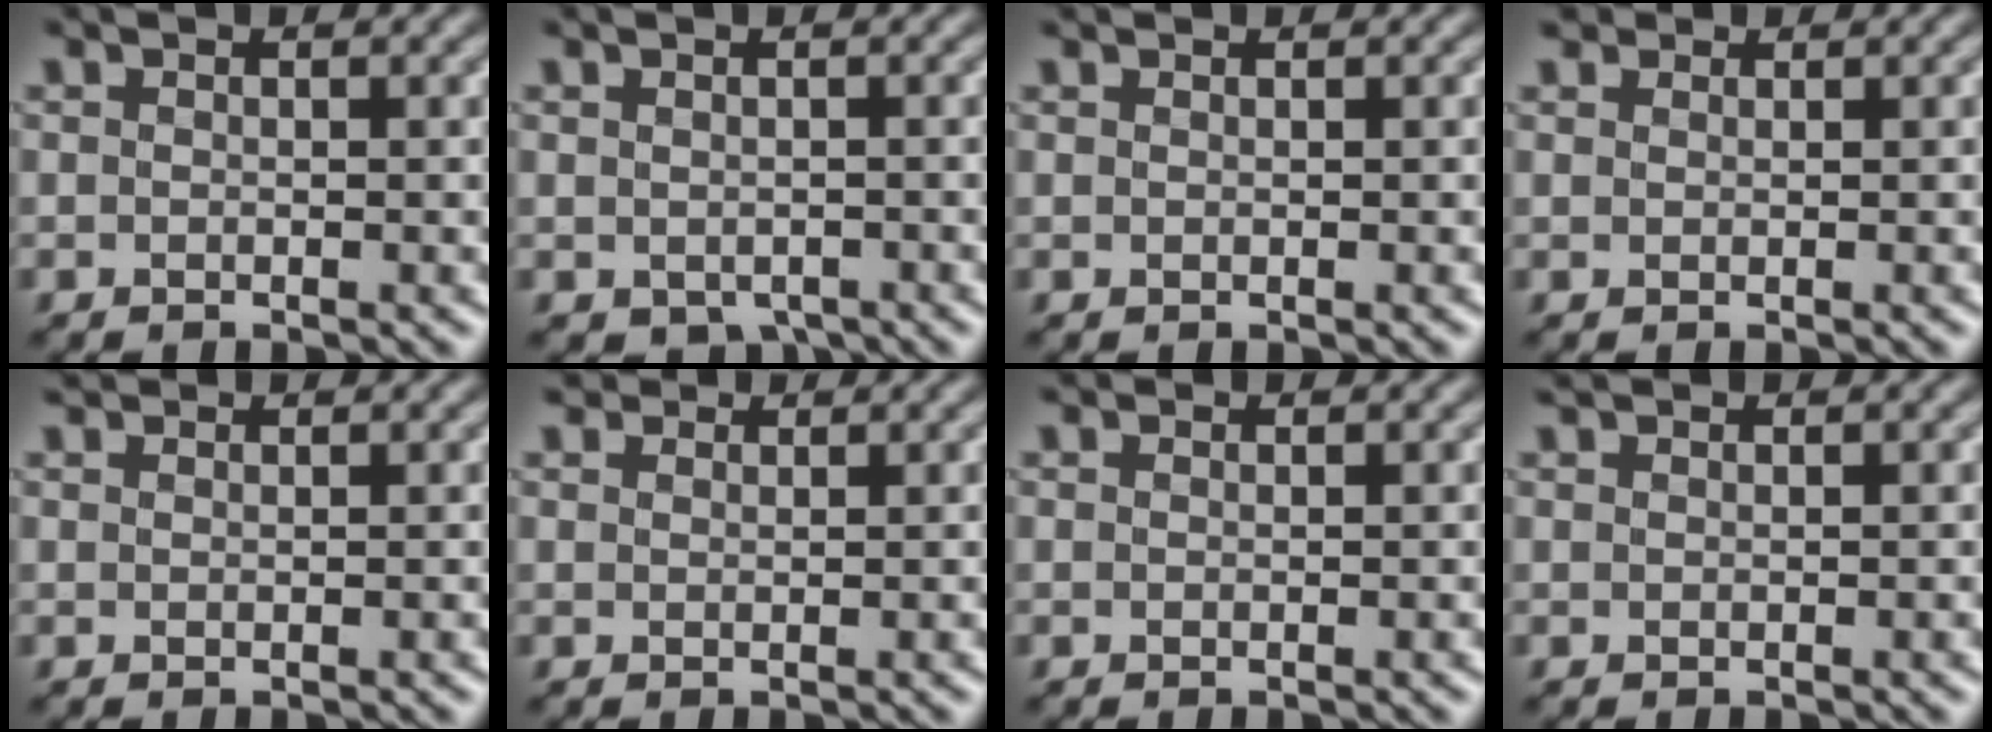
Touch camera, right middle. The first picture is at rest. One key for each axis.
{"total": 1.4, "fx": -0.9, "fy": 0.9, "fz": 0.5, "tx": -0.009, "ty": -0.009, "tz": -0.008}
{"total": 0.6, "fx": 0.6, "fy": 0.2, "fz": 0.1, "tx": -0.004, "ty": -0.003, "tz": 0.003}
{"total": 1.4, "fx": 1.4, "fy": 0.3, "fz": -0.1, "tx": -0.004, "ty": -0.005, "tz": 0.014}
{"total": 1.8, "fx": 1.7, "fy": 0.2, "fz": 0.2, "tx": -0.009, "ty": 0.003, "tz": 0.021}
{"total": 2.4, "fx": 2.3, "fy": 0.6, "fz": 0.3, "tx": -0.006, "ty": -0.003, "tz": 0.033}
{"total": 0.9, "fx": 0.9, "fy": 0.1, "fz": 0.0, "tx": -0.007, "ty": -0.004, "tz": 0.005}
{"total": 1.3, "fx": 1.2, "fy": 0.2, "fz": 0.3, "tx": -0.008, "ty": 0.001, "tz": 0.015}